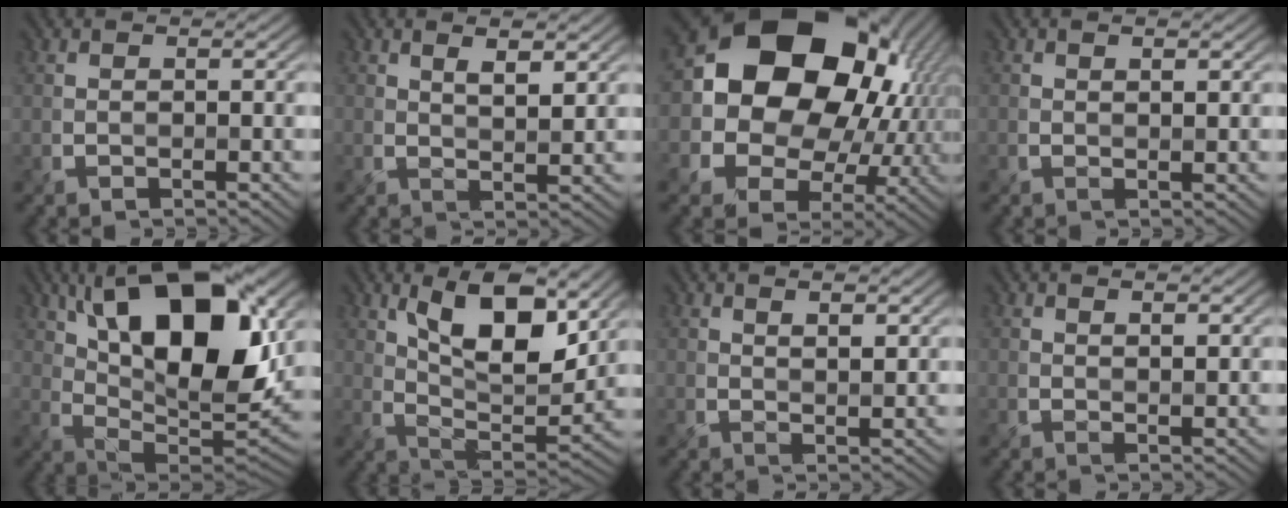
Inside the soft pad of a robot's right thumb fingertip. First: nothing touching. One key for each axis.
{"total": 3.3, "fx": 1.8, "fy": 1.0, "fz": 2.5, "tx": -0.043, "ty": -0.014, "tz": 0.038}
{"total": 18.5, "fx": 3.3, "fy": 14.3, "fz": 11.2, "tx": -0.193, "ty": -0.011, "tz": 0.069}
{"total": 0.8, "fx": 0.5, "fy": 0.3, "fz": 0.5, "tx": -0.010, "ty": -0.006, "tz": 0.011}
{"total": 18.1, "fx": 7.7, "fy": 8.6, "fz": 14.0, "tx": -0.248, "ty": 0.010, "tz": 0.133}
{"total": 12.4, "fx": 5.9, "fy": 5.3, "fz": 9.5, "tx": -0.164, "ty": -0.014, "tz": 0.108}
{"total": 2.2, "fx": 1.3, "fy": 0.7, "fz": 1.6, "tx": -0.024, "ty": -0.013, "tz": 0.029}
{"total": 1.1, "fx": 0.8, "fy": 0.3, "fz": 0.8, "tx": -0.014, "ty": -0.007, "tz": 0.016}